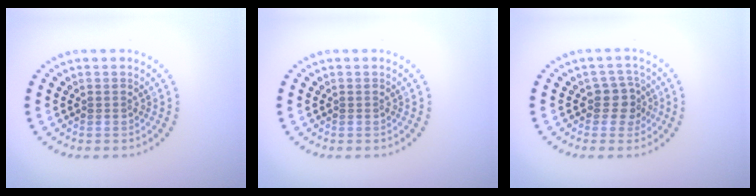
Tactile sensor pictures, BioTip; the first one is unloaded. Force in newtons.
{"total": 0.0}
{"total": 2.4, "press": 1.9, "slide": 1.5}